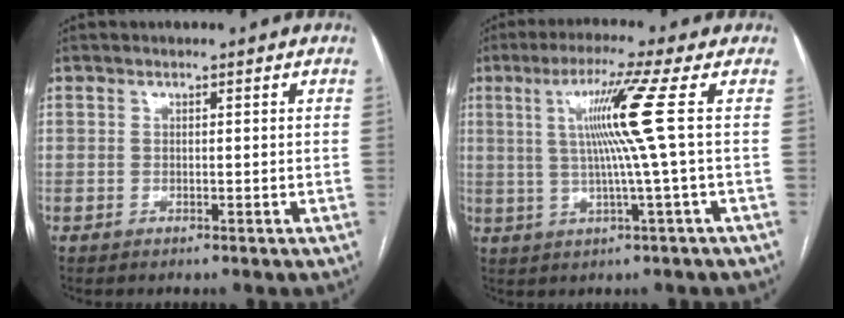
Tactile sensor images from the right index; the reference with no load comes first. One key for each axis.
{"total": 9.0, "fx": 1.5, "fy": -2.7, "fz": 8.5, "tx": -0.147, "ty": 0.006, "tz": 0.037}